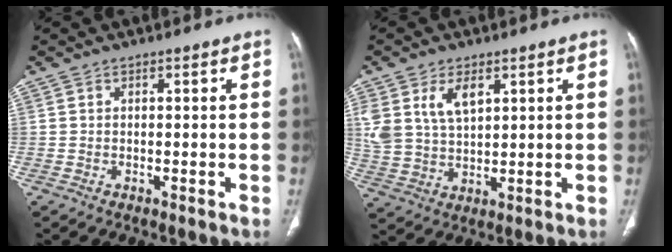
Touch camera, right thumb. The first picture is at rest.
{"total": 10.0, "force": [4.2, 5.9, 6.9], "torque": [-0.133, -0.008, 0.093]}